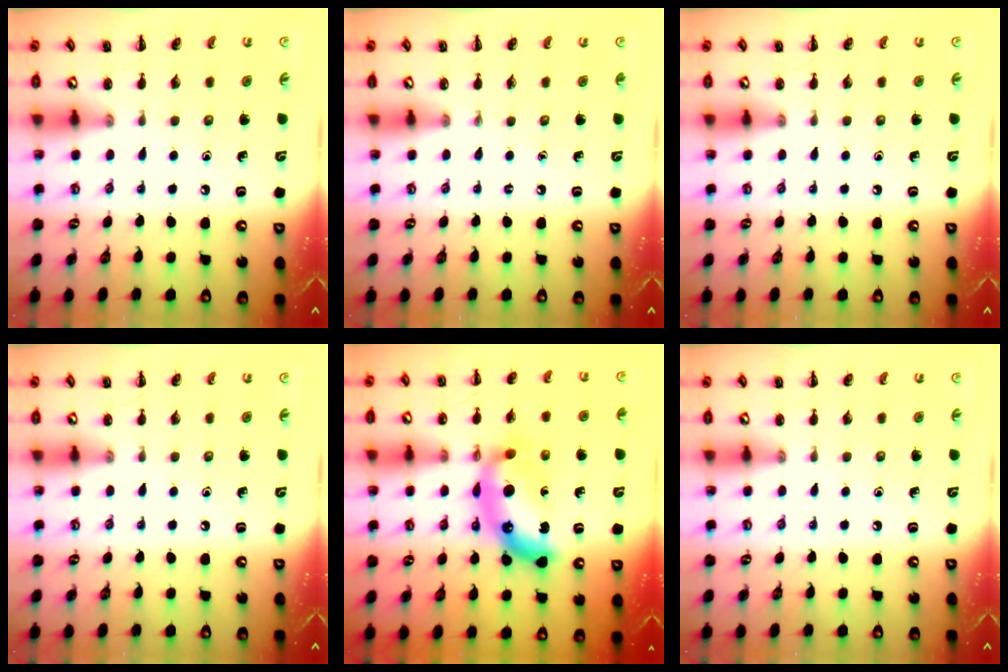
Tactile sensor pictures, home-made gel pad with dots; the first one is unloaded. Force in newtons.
{"total": 0.0}
{"total": 0.0}
{"total": 0.0}
{"total": 15.9, "press": 15.9, "slide": 0.5}
{"total": 0.0}